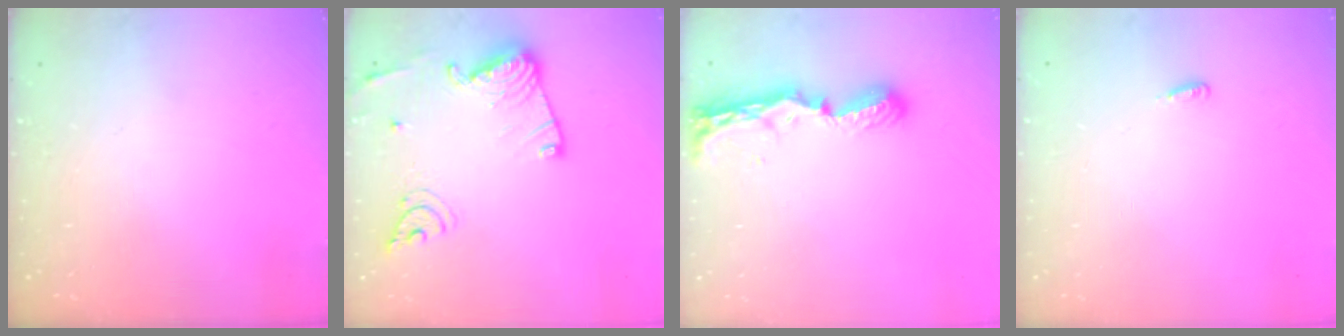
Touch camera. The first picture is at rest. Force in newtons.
{"total": 15.7, "press": 15.6, "slide": 1.6}
{"total": 8.3, "press": 8.3, "slide": 0.6}
{"total": 2.7, "press": 2.6, "slide": 0.9}